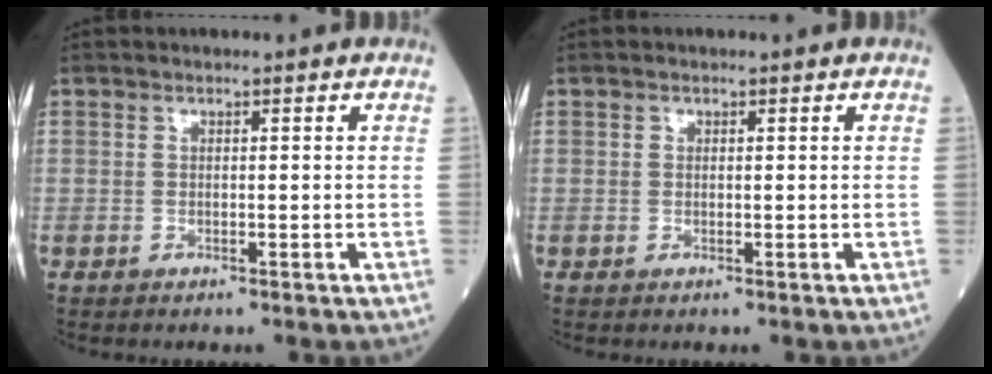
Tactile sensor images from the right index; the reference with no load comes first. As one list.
[{"total": 0.0}]